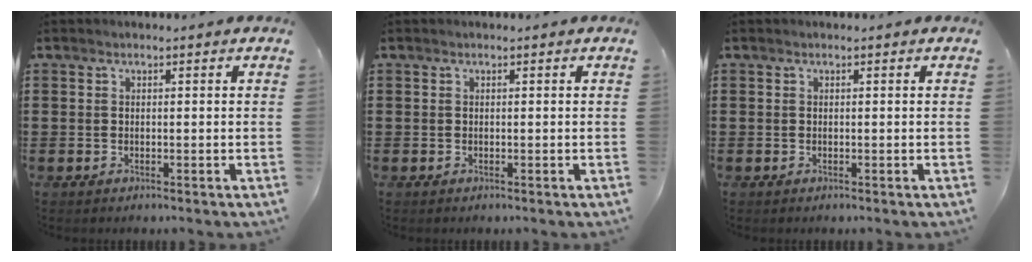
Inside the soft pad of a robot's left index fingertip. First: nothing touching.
{"total": 0.0}
{"total": 0.0}